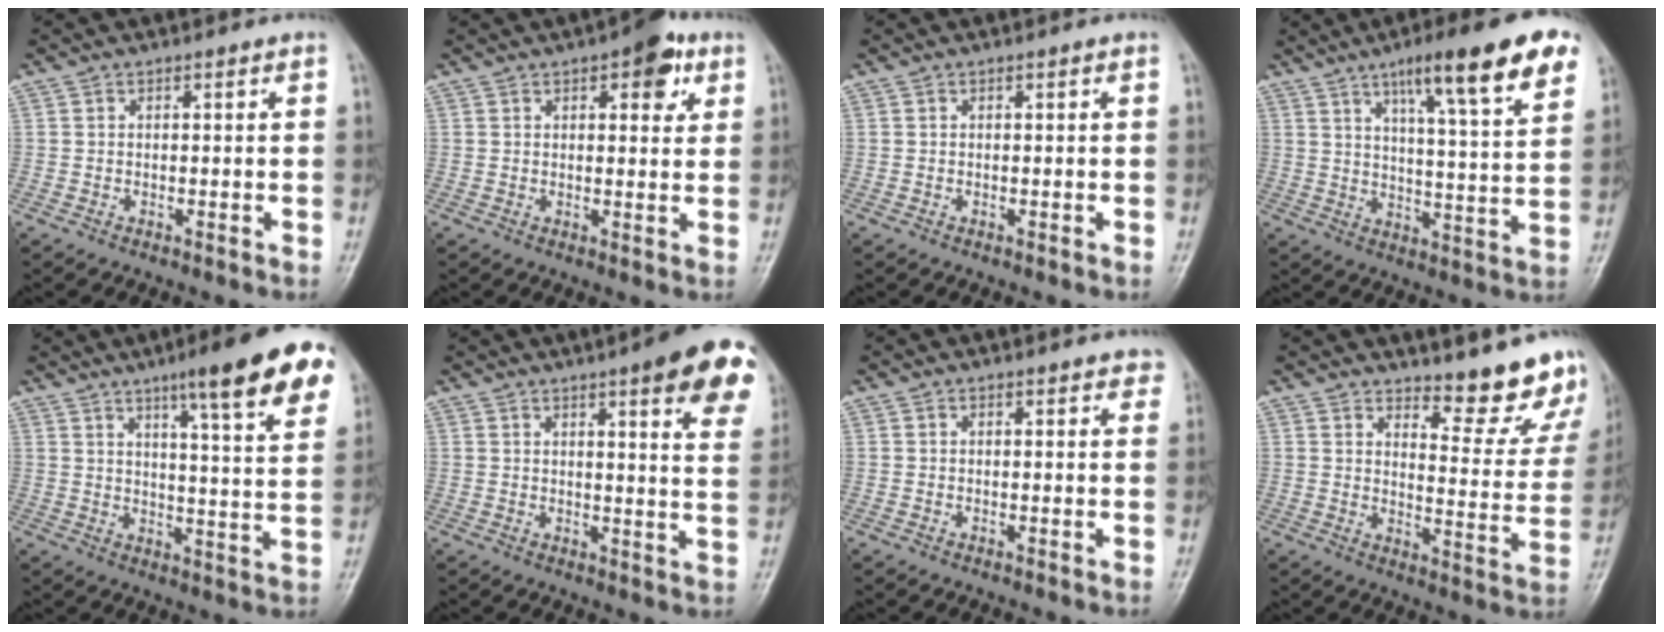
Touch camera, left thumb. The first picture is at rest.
{"total": 7.2, "force": [3.4, 3.2, 5.4], "torque": [-0.043, -0.007, 0.036]}
{"total": 0.0}
{"total": 17.5, "force": [10.1, 2.9, 14.0], "torque": [-0.183, -0.034, 0.148]}
{"total": 17.9, "force": [10.6, 2.8, 14.2], "torque": [-0.169, -0.041, 0.141]}
{"total": 16.6, "force": [9.6, 3.5, 13.1], "torque": [-0.139, -0.033, 0.106]}
{"total": 3.1, "force": [2.4, 1.2, 1.5], "torque": [0.004, -0.002, 0.021]}
{"total": 13.8, "force": [12.3, 3.6, 5.0], "torque": [-0.024, -0.119, 0.150]}